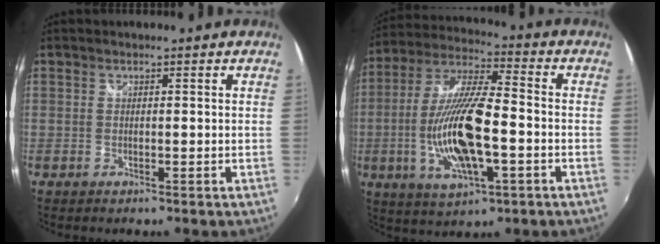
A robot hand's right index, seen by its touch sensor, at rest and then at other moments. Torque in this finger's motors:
{"motor_torque": [2.14, 0.00, 1.05, 0.21]}